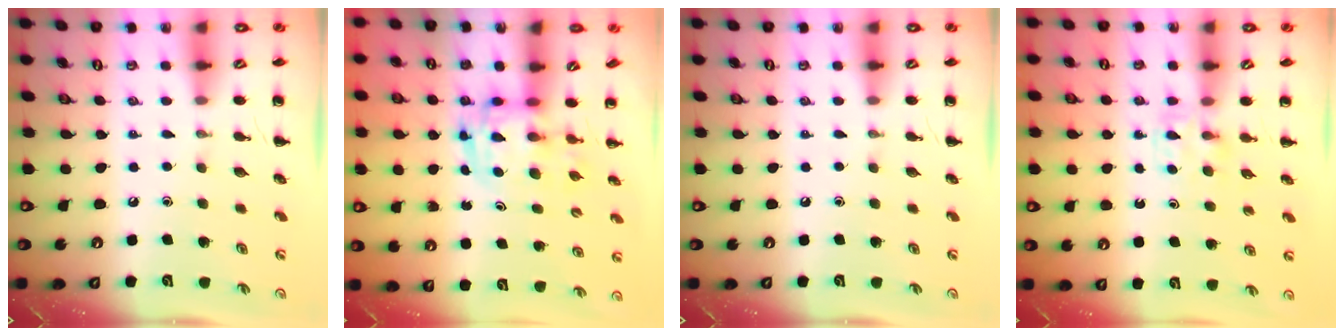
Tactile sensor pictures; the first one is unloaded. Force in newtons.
{"total": 3.0, "press": 3.0, "slide": 0.5}
{"total": 0.0}
{"total": 3.9, "press": 3.7, "slide": 1.3}